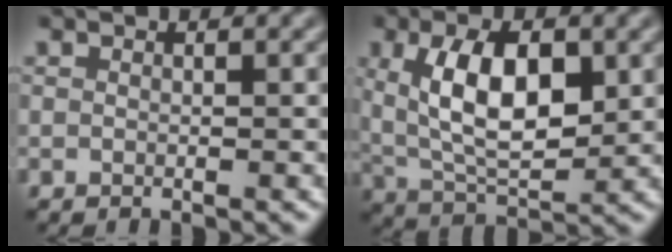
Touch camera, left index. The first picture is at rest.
{"total": 7.9, "force": [1.2, 3.9, 6.8], "torque": [-0.127, -0.001, 0.024]}